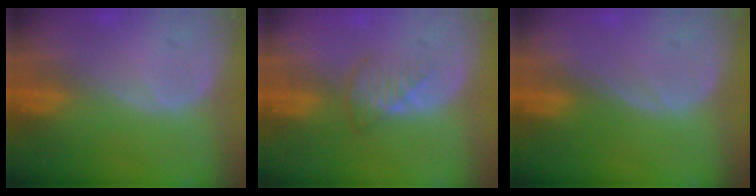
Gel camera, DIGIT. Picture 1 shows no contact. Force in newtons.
{"total": 2.5, "press": 2.5, "slide": 0.4}
{"total": 0.0}